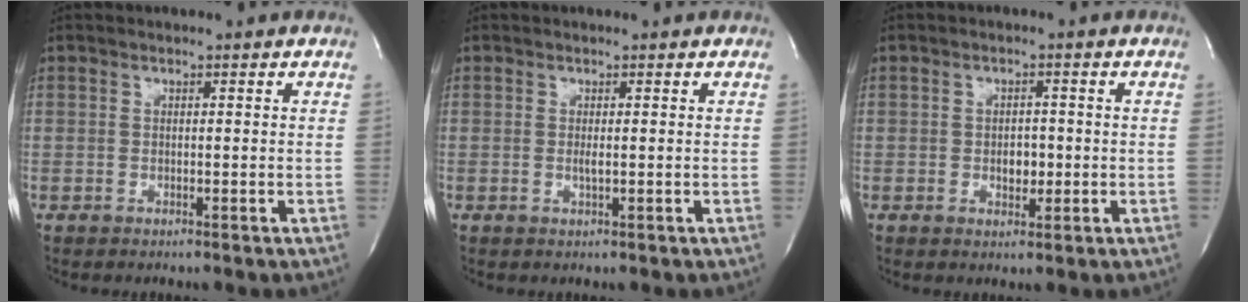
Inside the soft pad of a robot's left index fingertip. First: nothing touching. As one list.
[{"total": 0.8, "force": [0.2, 0.0, 0.8], "torque": [-0.022, 0.001, 0.003]}, {"total": 2.6, "force": [-0.4, 1.7, 1.9], "torque": [-0.028, 0.002, -0.001]}]